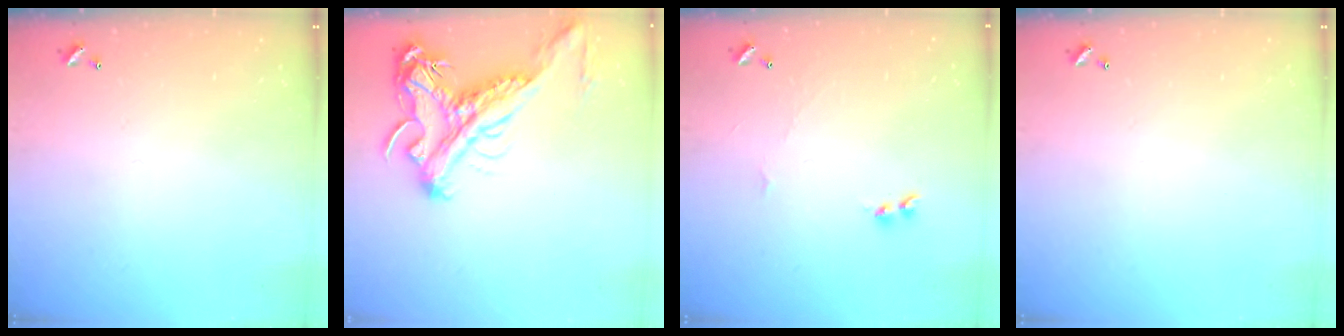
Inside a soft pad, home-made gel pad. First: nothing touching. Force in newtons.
{"total": 6.0, "press": 5.8, "slide": 1.7}
{"total": 1.9, "press": 1.8, "slide": 0.5}
{"total": 0.0}